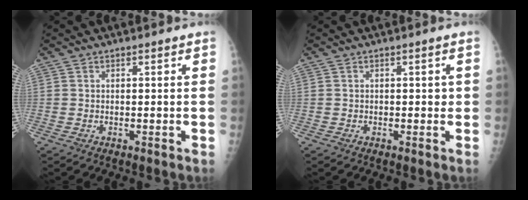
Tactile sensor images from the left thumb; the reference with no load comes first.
{"total": 0.9, "force": [0.0, 0.7, 0.5], "torque": [0.003, 0.003, -0.002]}